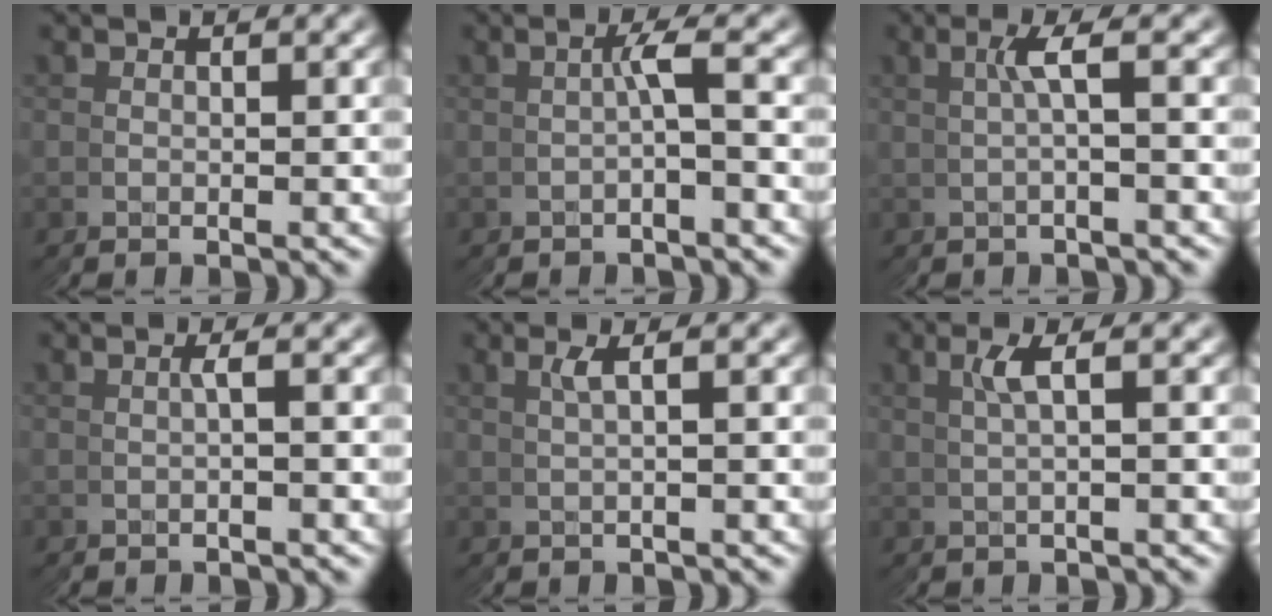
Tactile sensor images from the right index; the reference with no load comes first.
{"total": 1.2, "force": [-0.3, -1.0, 0.5], "torque": [-0.012, 0.006, -0.004]}
{"total": 1.5, "force": [0.7, -1.1, 0.7], "torque": [-0.013, 0.019, 0.009]}
{"total": 0.7, "force": [-0.1, -0.7, -0.1], "torque": [-0.003, 0.002, 0.000]}
{"total": 1.4, "force": [0.8, -1.0, 0.5], "torque": [-0.004, 0.017, 0.012]}
{"total": 1.5, "force": [1.0, -0.8, 0.7], "torque": [-0.013, 0.018, 0.017]}